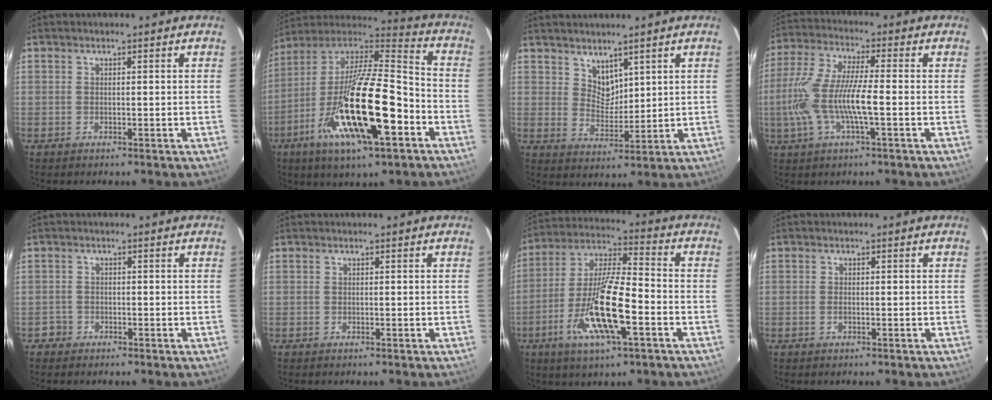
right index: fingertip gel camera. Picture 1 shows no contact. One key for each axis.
{"total": 26.9, "fx": -10.8, "fy": 7.2, "fz": 23.5, "tx": -0.431, "ty": -0.051, "tz": -0.198}
{"total": 4.7, "fx": 3.7, "fy": 2.6, "fz": 1.4, "tx": -0.015, "ty": -0.002, "tz": 0.073}
{"total": 12.6, "fx": -2.6, "fy": 2.0, "fz": 12.2, "tx": -0.252, "ty": -0.004, "tz": -0.048}
{"total": 1.7, "fx": -1.0, "fy": 1.4, "fz": -0.2, "tx": -0.001, "ty": 0.009, "tz": -0.018}
{"total": 0.0}
{"total": 16.7, "fx": -6.4, "fy": 3.7, "fz": 14.9, "tx": -0.308, "ty": -0.012, "tz": -0.125}
{"total": 1.0, "fx": -0.4, "fy": 0.5, "fz": 0.8, "tx": -0.017, "ty": 0.000, "tz": -0.007}